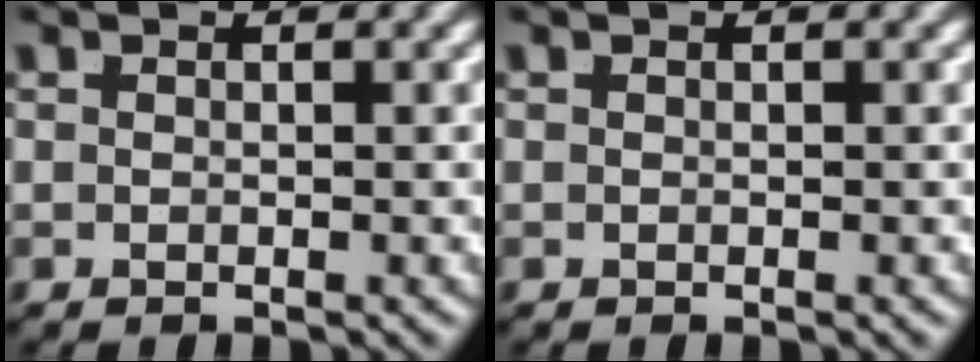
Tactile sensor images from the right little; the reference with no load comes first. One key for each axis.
{"total": 0.0}